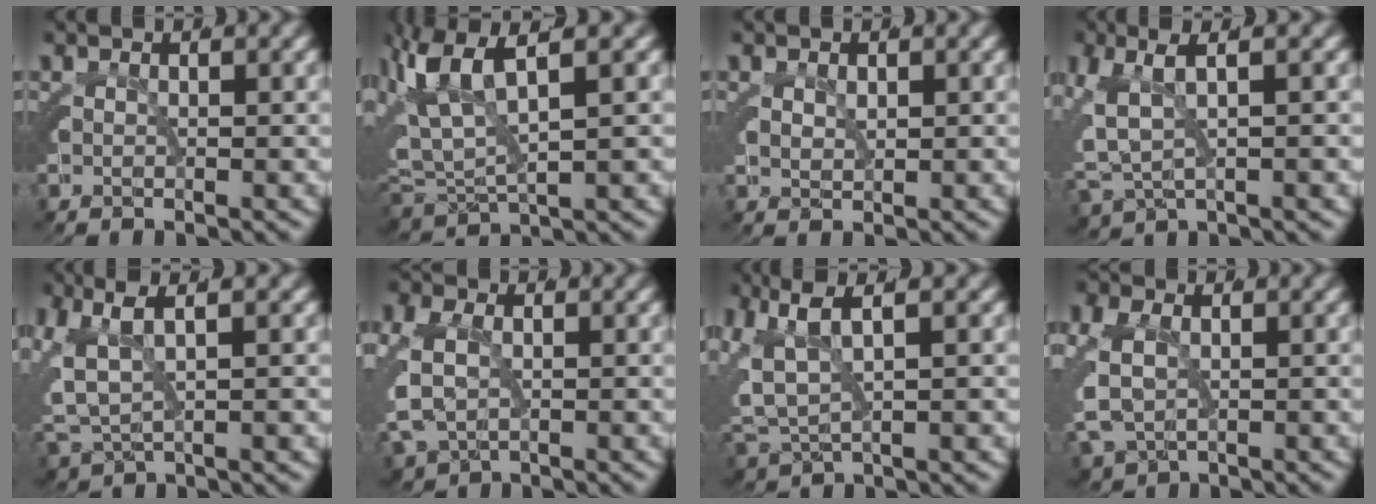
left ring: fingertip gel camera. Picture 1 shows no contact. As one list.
[{"total": 6.8, "force": [2.0, 4.4, 4.7], "torque": [-0.107, 0.006, 0.024]}, {"total": 0.6, "force": [0.2, 0.6, -0.1], "torque": [-0.002, -0.007, 0.007]}, {"total": 4.8, "force": [0.1, 3.9, 2.9], "torque": [-0.083, -0.018, 0.010]}, {"total": 5.5, "force": [0.2, 4.5, 3.2], "torque": [-0.093, -0.022, 0.013]}, {"total": 7.0, "force": [-1.7, 6.1, 2.9], "torque": [-0.089, -0.030, -0.020]}, {"total": 6.0, "force": [0.5, 4.8, 3.6], "torque": [-0.102, -0.021, 0.018]}, {"total": 7.8, "force": [-1.7, 6.9, 3.2], "torque": [-0.099, -0.031, -0.020]}]